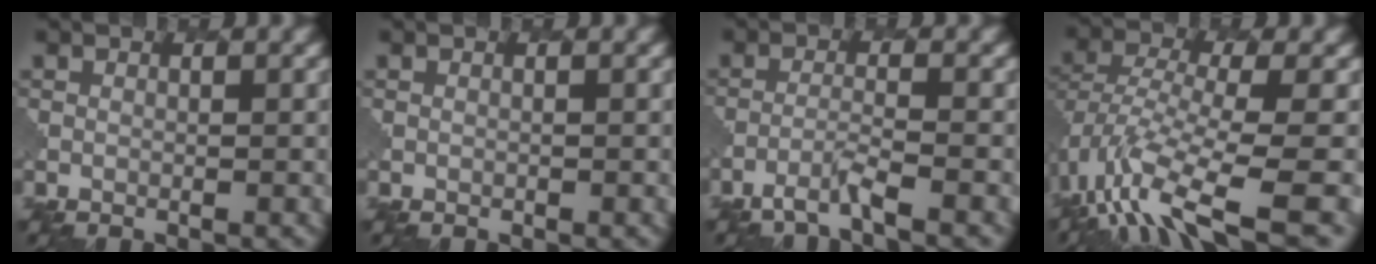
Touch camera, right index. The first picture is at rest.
{"total": 0.0}
{"total": 2.2, "force": [-1.8, -0.1, 1.3], "torque": [-0.027, 0.003, -0.052]}
{"total": 8.7, "force": [-4.5, 3.3, 6.7], "torque": [-0.139, -0.009, -0.086]}